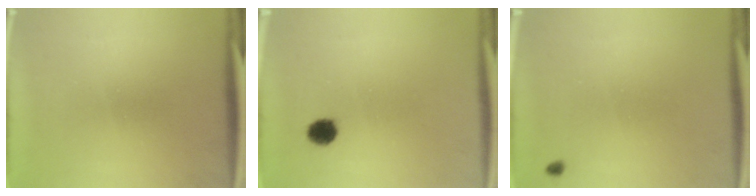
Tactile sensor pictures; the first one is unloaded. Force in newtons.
{"total": 3.7}
{"total": 0.6}